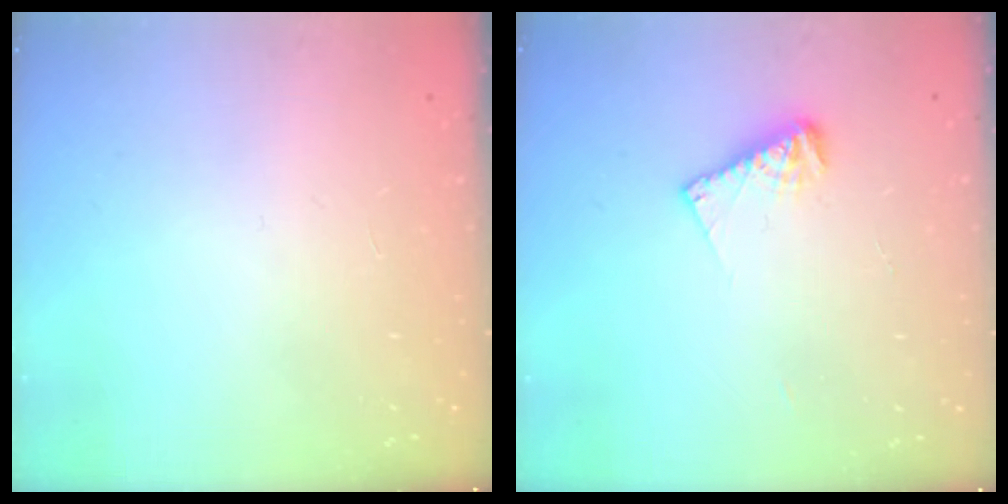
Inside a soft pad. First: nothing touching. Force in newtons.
{"total": 6.6, "press": 6.6, "slide": 0.8}